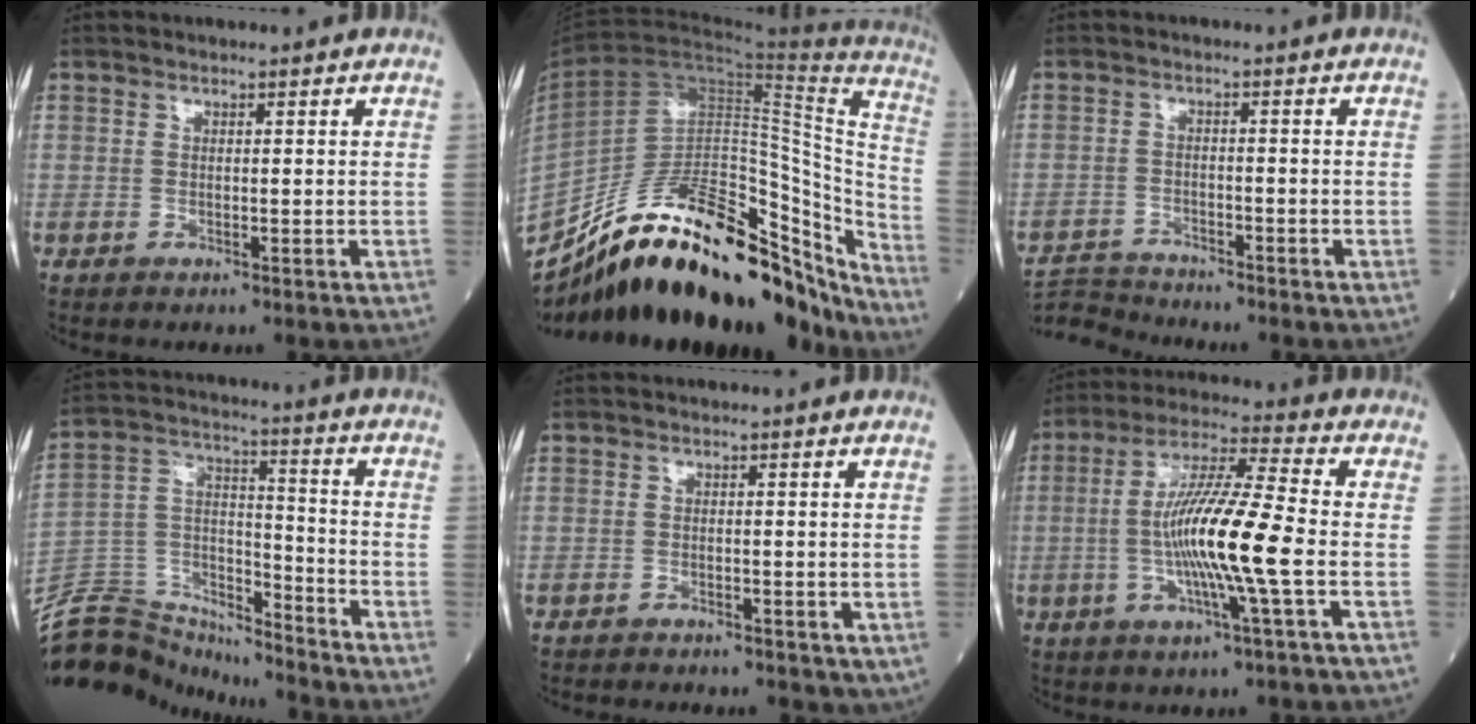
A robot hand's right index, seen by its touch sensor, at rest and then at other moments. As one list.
[{"total": 32.7, "force": [-24.8, 11.0, 18.2], "torque": [-0.264, 0.007, -0.372]}, {"total": 5.6, "force": [-5.6, -0.2, -0.7], "torque": [0.010, -0.003, -0.106]}, {"total": 16.6, "force": [-15.6, 4.7, 3.0], "torque": [-0.070, 0.054, -0.266]}, {"total": 1.9, "force": [-0.8, 1.4, 1.0], "torque": [-0.006, 0.000, -0.008]}, {"total": 13.6, "force": [-2.2, -0.3, 13.4], "torque": [-0.252, -0.003, -0.049]}]